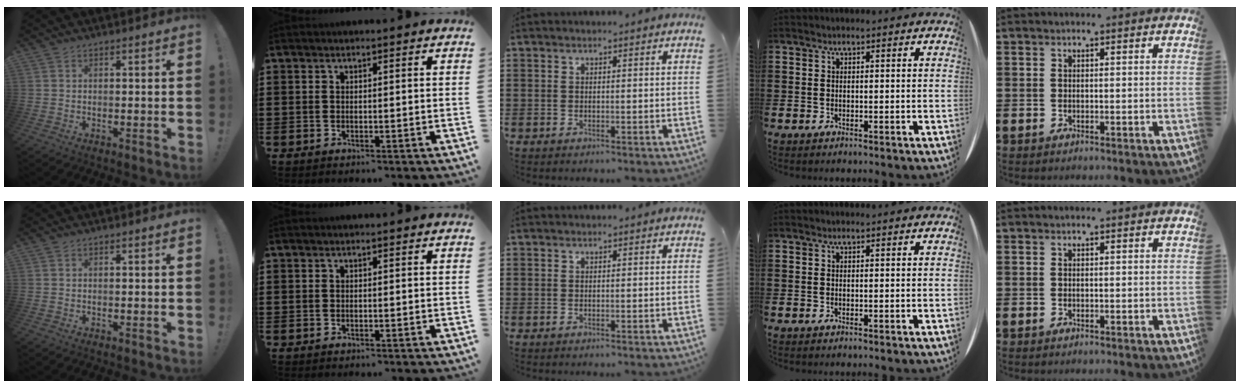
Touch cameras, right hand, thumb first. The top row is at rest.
{}